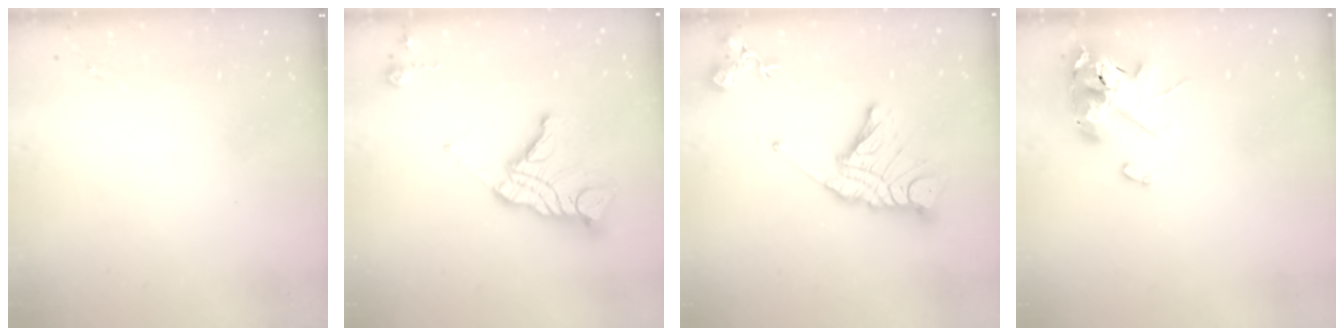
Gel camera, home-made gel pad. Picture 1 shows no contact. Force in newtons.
{"total": 18.0, "press": 17.9, "slide": 1.7}
{"total": 17.0, "press": 16.9, "slide": 1.3}
{"total": 14.4, "press": 14.3, "slide": 2.2}